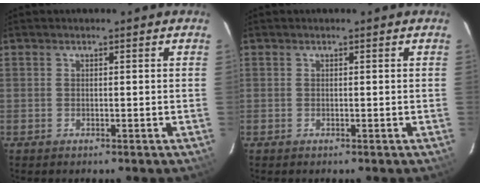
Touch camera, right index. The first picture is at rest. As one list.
[{"total": 0.0}]